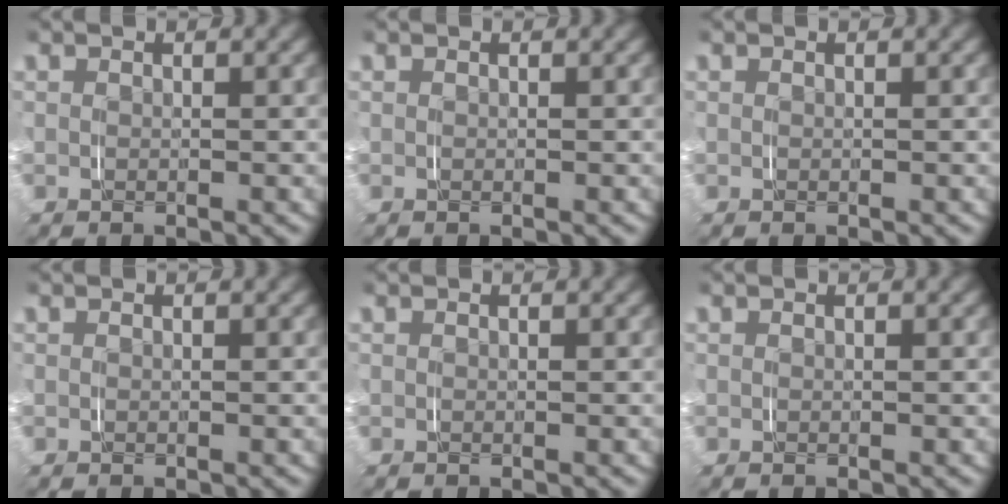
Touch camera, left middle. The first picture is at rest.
{"total": 0.0}
{"total": 0.0}
{"total": 0.0}
{"total": 0.0}
{"total": 0.0}